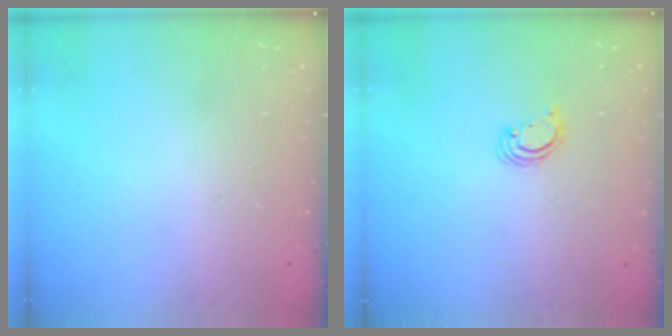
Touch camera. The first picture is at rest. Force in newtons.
{"total": 2.2, "press": 2.2, "slide": 0.2}